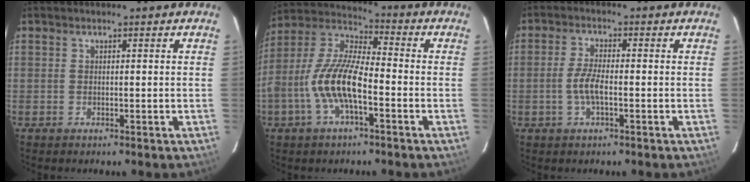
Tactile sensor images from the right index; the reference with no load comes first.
{"total": 13.1, "force": [-4.3, 4.6, 11.5], "torque": [-0.242, 0.003, -0.083]}
{"total": 2.6, "force": [-0.8, 0.7, 2.4], "torque": [-0.050, 0.000, -0.015]}